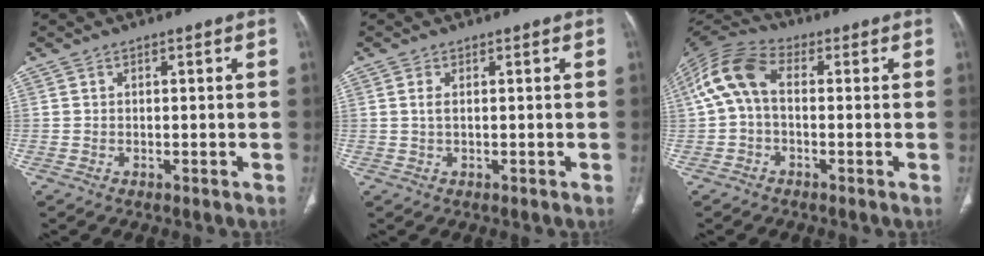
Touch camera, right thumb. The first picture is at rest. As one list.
[{"total": 1.5, "force": [0.3, 0.6, 1.3], "torque": [-0.034, 0.003, 0.012]}, {"total": 10.8, "force": [0.7, 6.7, 8.4], "torque": [-0.173, 0.033, 0.002]}]